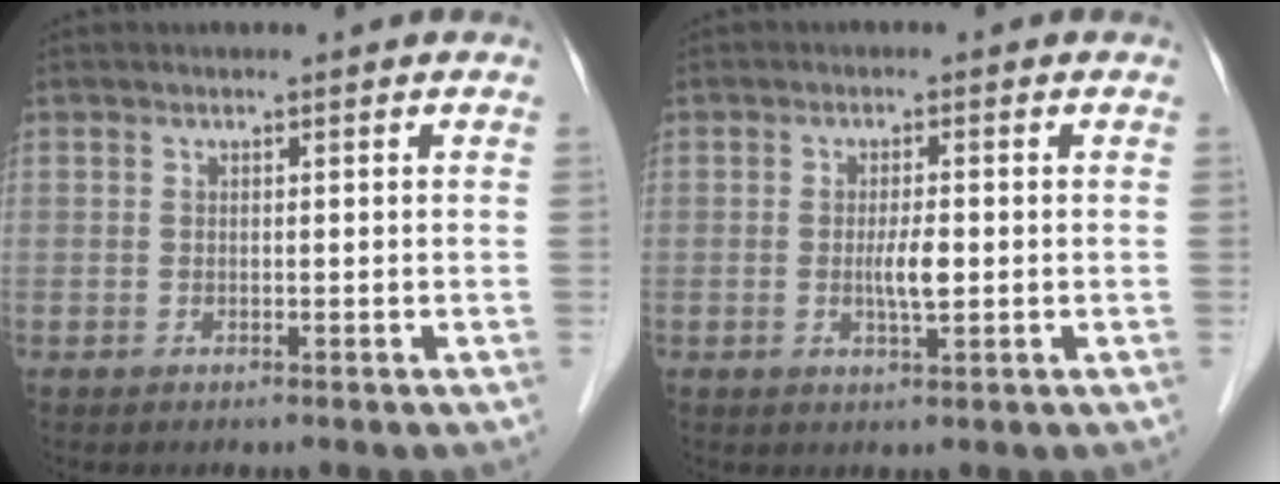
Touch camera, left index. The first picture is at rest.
{"total": 3.1, "force": [-0.4, 0.5, 3.1], "torque": [-0.060, -0.003, -0.006]}